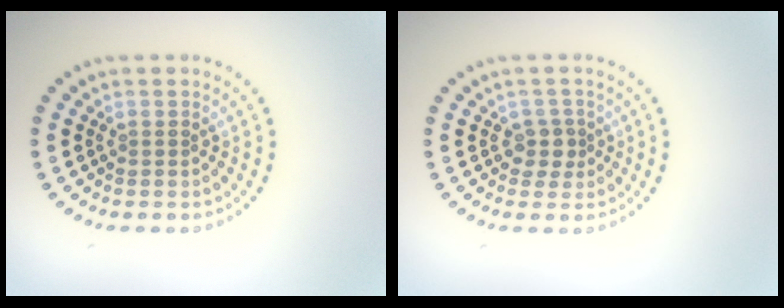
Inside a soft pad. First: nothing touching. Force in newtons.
{"total": 1.7, "press": 1.4, "slide": 1.1}